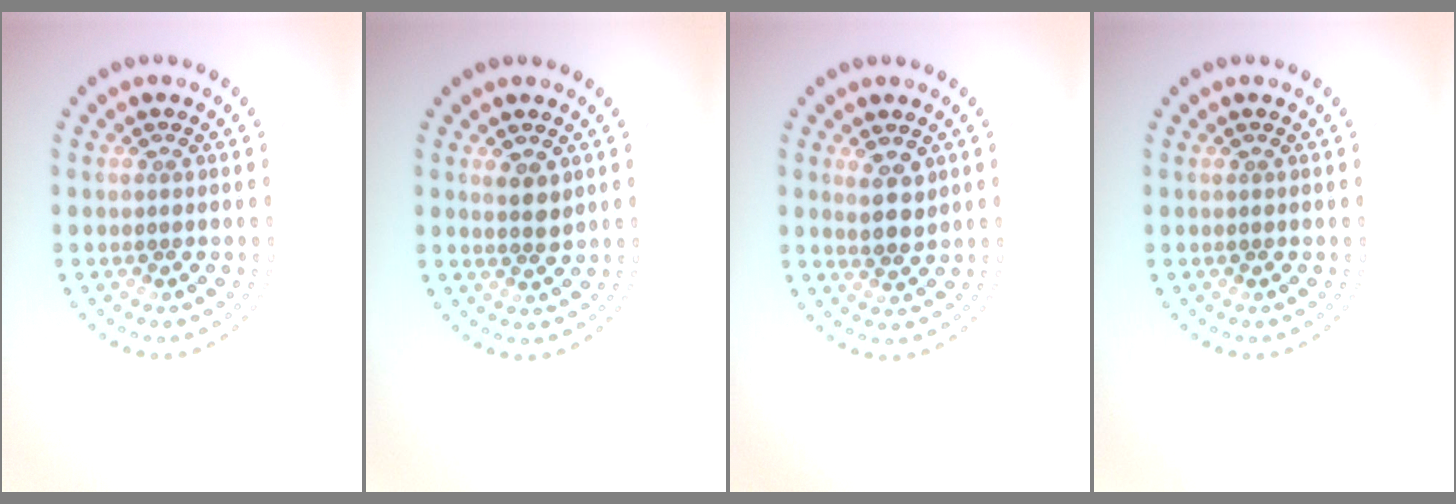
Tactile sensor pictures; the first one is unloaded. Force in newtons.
{"total": 1.7, "press": 1.5, "slide": 0.7}
{"total": 2.1, "press": 2.0, "slide": 0.8}
{"total": 0.0}